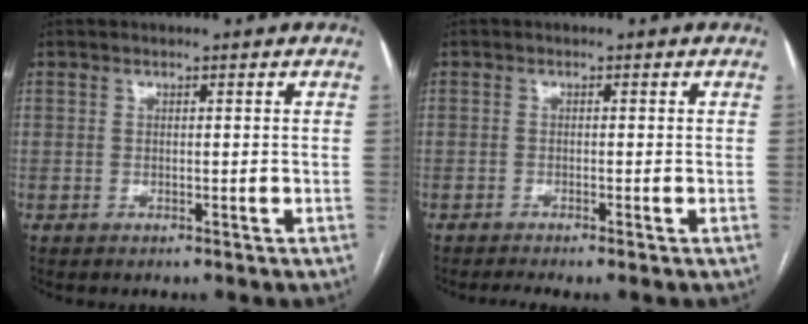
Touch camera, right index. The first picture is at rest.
{"total": 2.6, "force": [-1.9, -0.1, 1.7], "torque": [-0.027, -0.002, -0.031]}